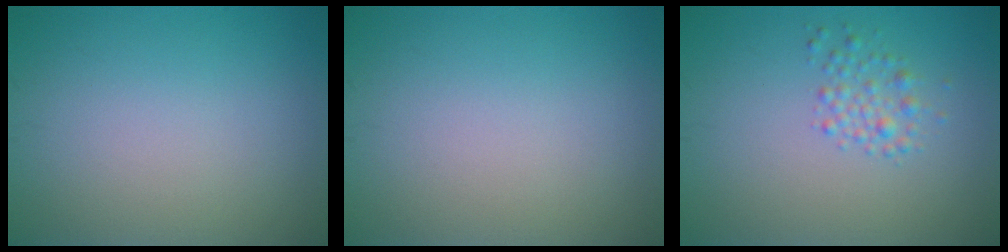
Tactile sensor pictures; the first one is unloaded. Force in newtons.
{"total": 0.0}
{"total": 1.8, "press": 1.8, "slide": 0.1}